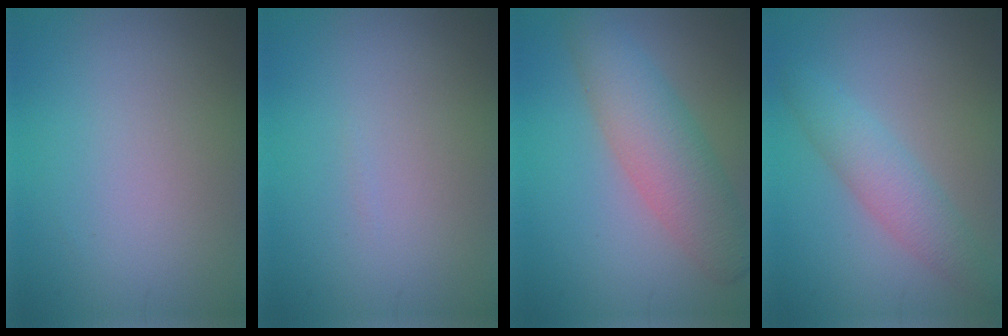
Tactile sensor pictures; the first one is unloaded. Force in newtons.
{"total": 0.0}
{"total": 5.4, "press": 5.4, "slide": 0.2}
{"total": 3.2, "press": 3.2, "slide": 0.0}